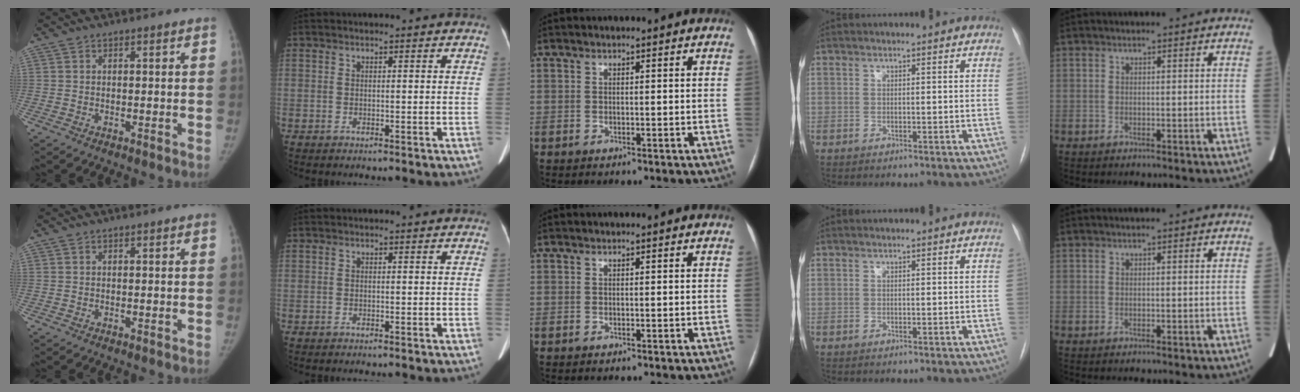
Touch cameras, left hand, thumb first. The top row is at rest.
{}